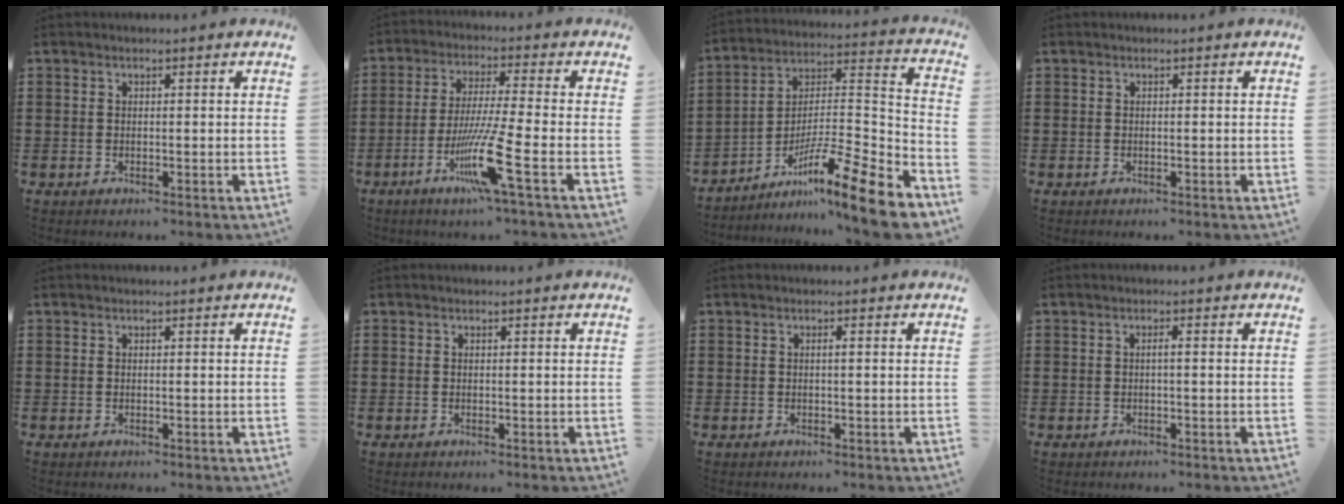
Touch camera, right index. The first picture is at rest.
{"total": 10.7, "force": [-4.7, 0.0, 9.7], "torque": [-0.199, -0.016, -0.092]}
{"total": 13.5, "force": [-9.5, 1.0, 9.5], "torque": [-0.141, 0.014, -0.173]}
{"total": 0.0}
{"total": 0.0}
{"total": 0.0}
{"total": 0.6, "force": [0.0, 0.0, 0.6], "torque": [-0.010, -0.001, -0.001]}
{"total": 0.8, "force": [-0.2, 0.0, 0.8], "torque": [-0.015, -0.002, -0.004]}